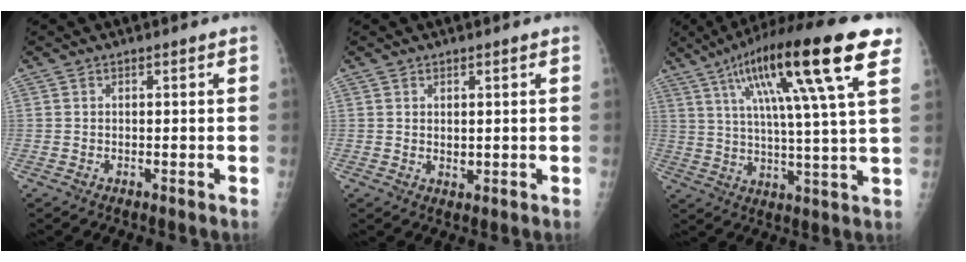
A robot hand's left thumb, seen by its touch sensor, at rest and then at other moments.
{"total": 1.7, "force": [0.5, 1.1, 1.3], "torque": [-0.017, -0.007, 0.012]}
{"total": 21.6, "force": [10.5, 2.9, 18.7], "torque": [-0.304, -0.007, 0.165]}